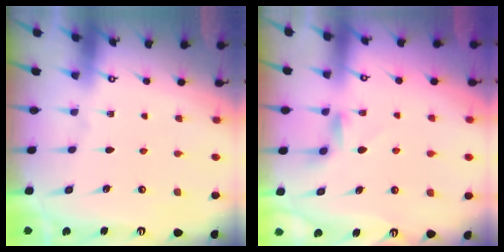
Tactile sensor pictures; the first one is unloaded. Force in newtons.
{"total": 4.0, "press": 3.9, "slide": 0.5}